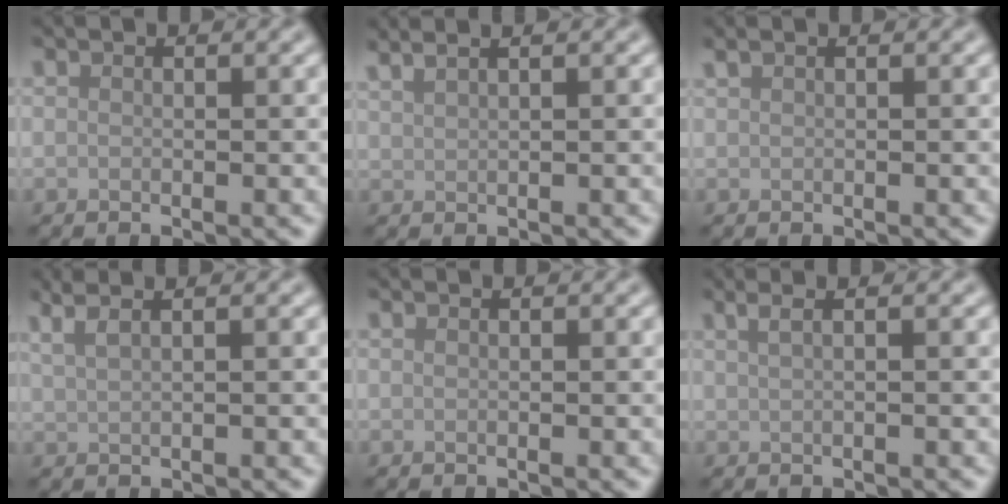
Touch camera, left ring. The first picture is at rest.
{"total": 3.5, "force": [2.6, 1.3, 1.9], "torque": [-0.016, 0.022, 0.018]}
{"total": 0.6, "force": [0.5, 0.1, 0.4], "torque": [-0.009, 0.007, 0.009]}
{"total": 3.9, "force": [2.6, 1.7, 2.4], "torque": [-0.026, 0.022, 0.017]}
{"total": 0.0}
{"total": 3.6, "force": [1.9, 1.8, 2.4], "torque": [-0.021, 0.020, 0.001]}